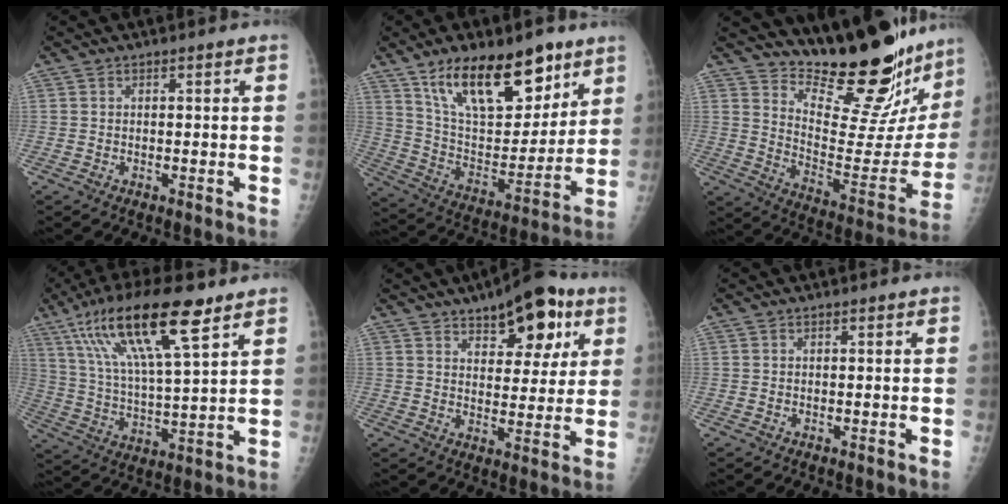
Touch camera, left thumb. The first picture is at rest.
{"total": 21.7, "force": [13.6, 9.7, 13.8], "torque": [-0.176, -0.063, 0.242]}
{"total": 25.7, "force": [22.6, 5.2, 10.9], "torque": [-0.125, -0.192, 0.316]}
{"total": 19.1, "force": [10.9, 4.2, 15.1], "torque": [-0.276, -0.025, 0.204]}
{"total": 14.9, "force": [8.1, 7.1, 10.2], "torque": [-0.094, -0.025, 0.116]}
{"total": 0.0}